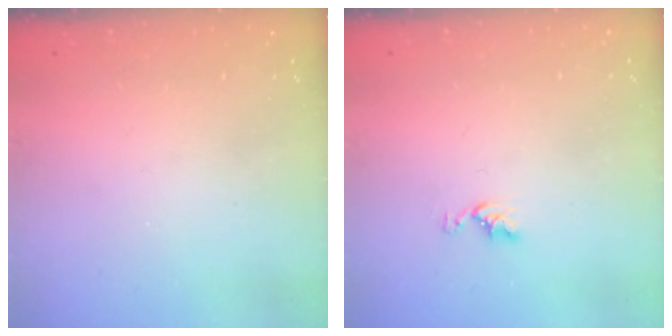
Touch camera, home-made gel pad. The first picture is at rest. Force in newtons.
{"total": 3.9, "press": 3.9, "slide": 0.5}